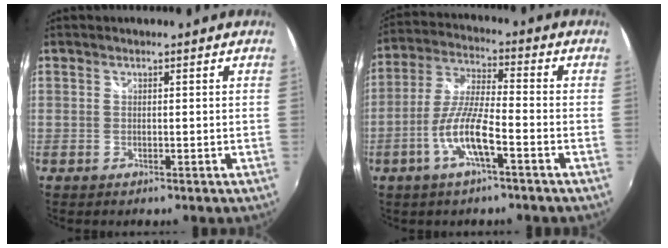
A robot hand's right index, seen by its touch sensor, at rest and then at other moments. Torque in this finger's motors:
{"motor_torque": [0.40, -0.23, 0.46, 0.13]}